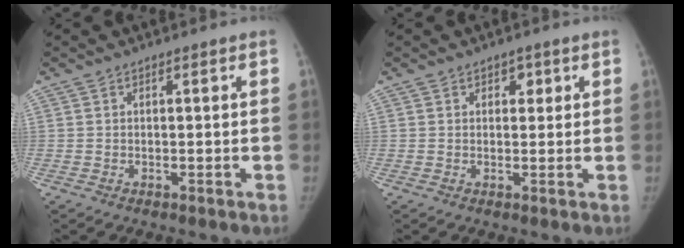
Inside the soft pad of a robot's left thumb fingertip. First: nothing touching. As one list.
[{"total": 2.1, "force": [1.0, 1.6, 1.0], "torque": [0.003, -0.003, 0.011]}]